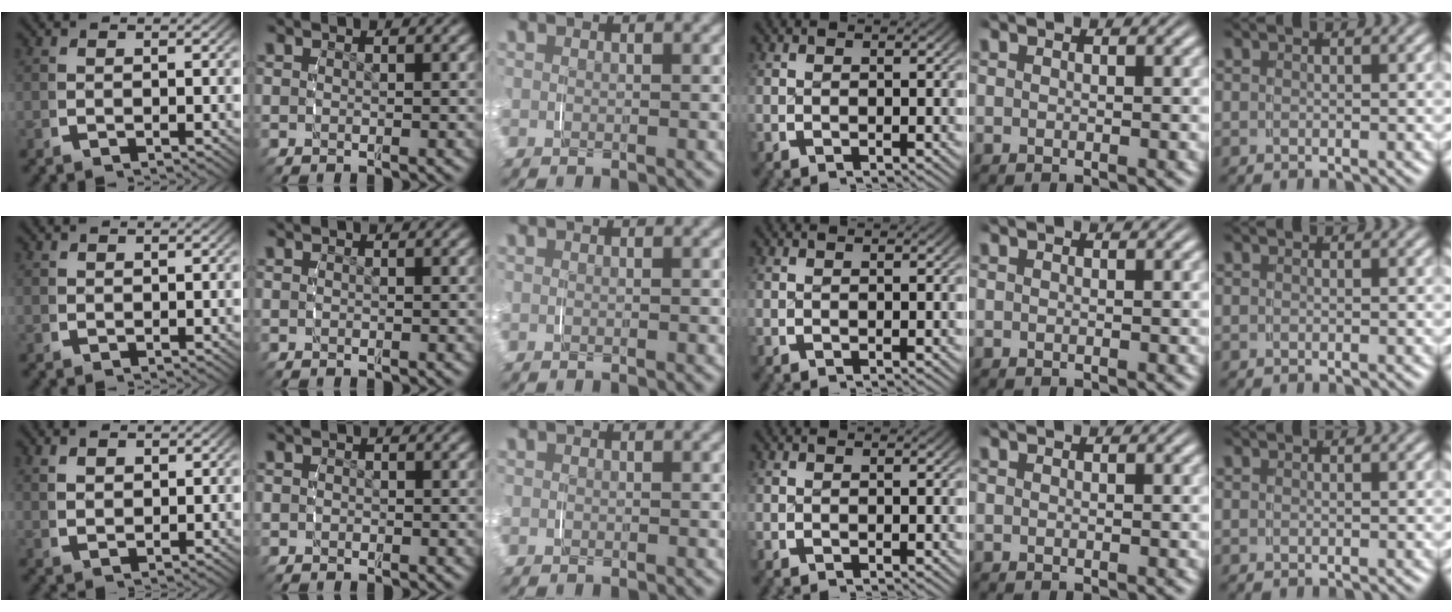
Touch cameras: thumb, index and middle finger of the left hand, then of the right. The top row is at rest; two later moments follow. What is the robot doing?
{"motion": "grasp_and_lifting", "object": "scarf"}